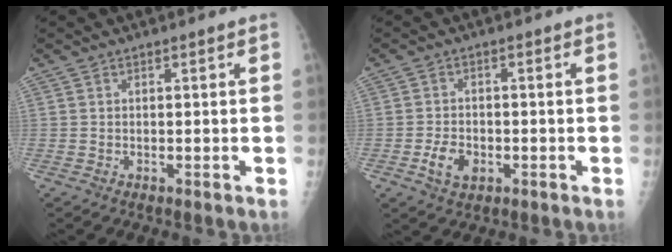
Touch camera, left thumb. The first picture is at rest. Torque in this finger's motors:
{"motor_torque": [-0.01, 0.05, 0.02, -0.01, 0.00]}